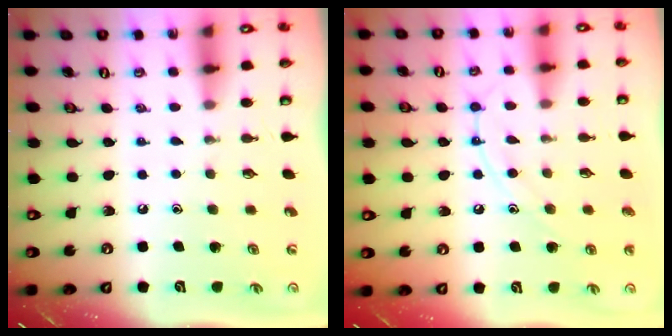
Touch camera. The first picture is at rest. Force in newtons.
{"total": 9.3, "press": 9.3, "slide": 0.4}